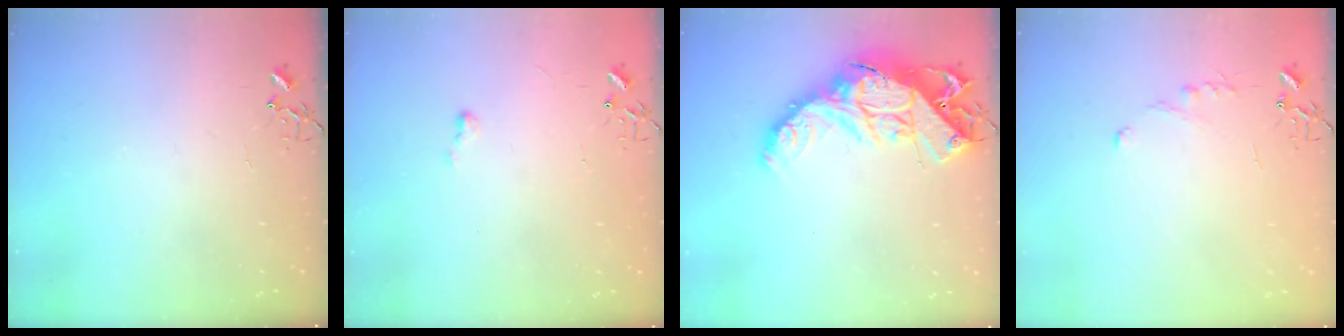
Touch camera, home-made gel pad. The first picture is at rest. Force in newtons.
{"total": 3.4, "press": 3.4, "slide": 0.5}
{"total": 20.4, "press": 20.4, "slide": 1.7}
{"total": 4.8, "press": 4.7, "slide": 0.5}